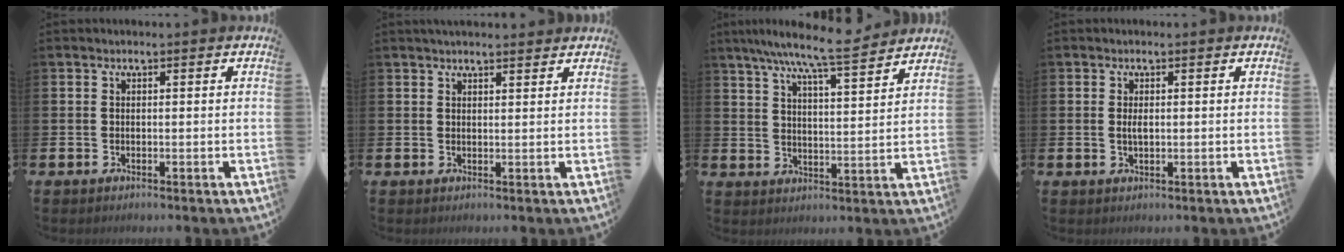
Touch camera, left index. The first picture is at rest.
{"total": 2.1, "force": [2.0, 0.3, 0.4], "torque": [-0.003, -0.008, 0.035]}
{"total": 8.4, "force": [7.6, 0.1, 3.6], "torque": [-0.082, -0.047, 0.130]}
{"total": 1.2, "force": [0.1, 0.4, 1.1], "torque": [-0.023, 0.003, -0.001]}